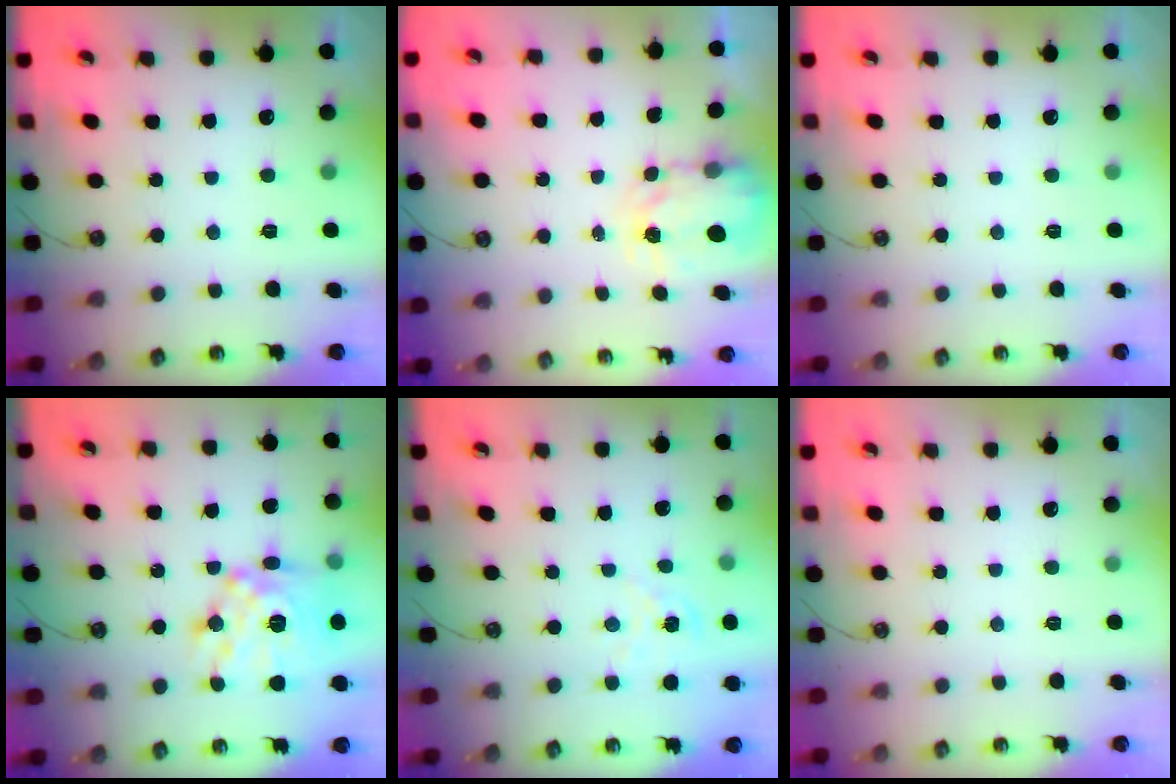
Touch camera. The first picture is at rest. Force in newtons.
{"total": 3.4, "press": 3.4, "slide": 0.4}
{"total": 0.0}
{"total": 18.0, "press": 18.0, "slide": 1.6}
{"total": 1.2, "press": 1.1, "slide": 0.2}
{"total": 0.0}